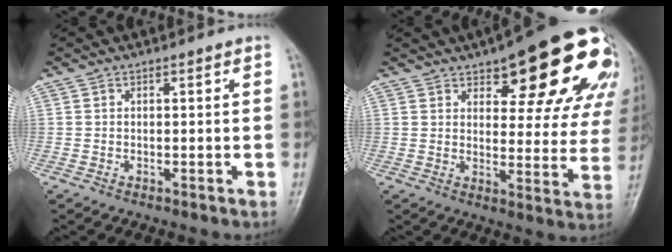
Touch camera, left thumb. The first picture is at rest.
{"total": 23.4, "force": [13.8, 8.6, 16.9], "torque": [-0.177, -0.045, 0.168]}